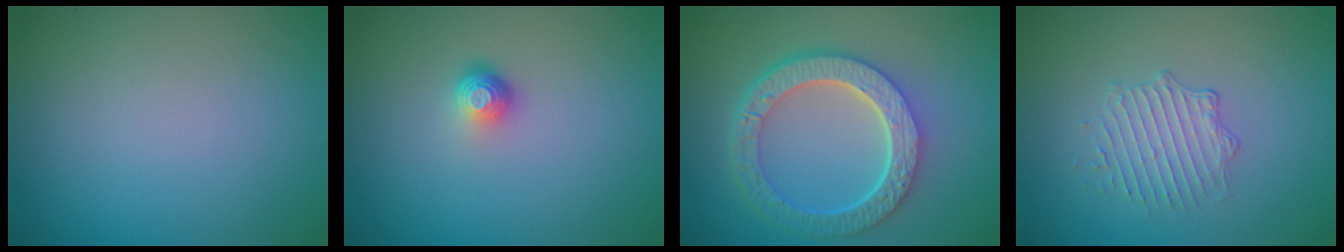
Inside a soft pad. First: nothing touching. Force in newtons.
{"total": 1.8, "press": 1.2, "slide": 1.3}
{"total": 6.5, "press": 4.9, "slide": 4.3}
{"total": 1.9, "press": 1.4, "slide": 1.4}